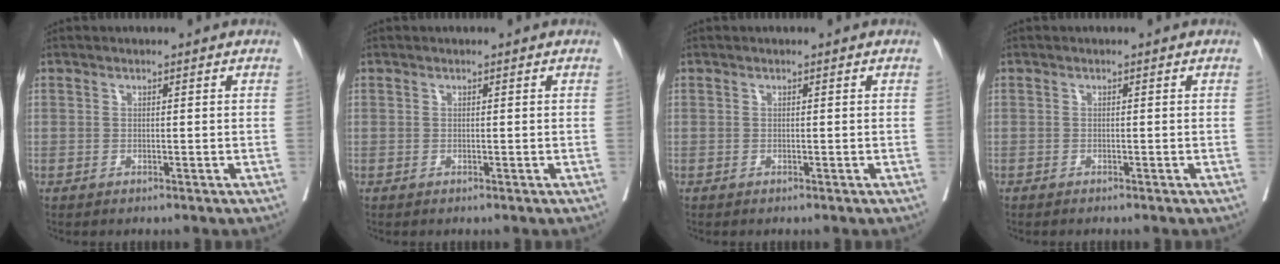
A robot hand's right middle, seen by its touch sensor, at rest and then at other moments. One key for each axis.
{"total": 0.0}
{"total": 0.0}
{"total": 0.9, "fx": -0.8, "fy": 0.0, "fz": 0.3, "tx": -0.004, "ty": 0.000, "tz": -0.014}